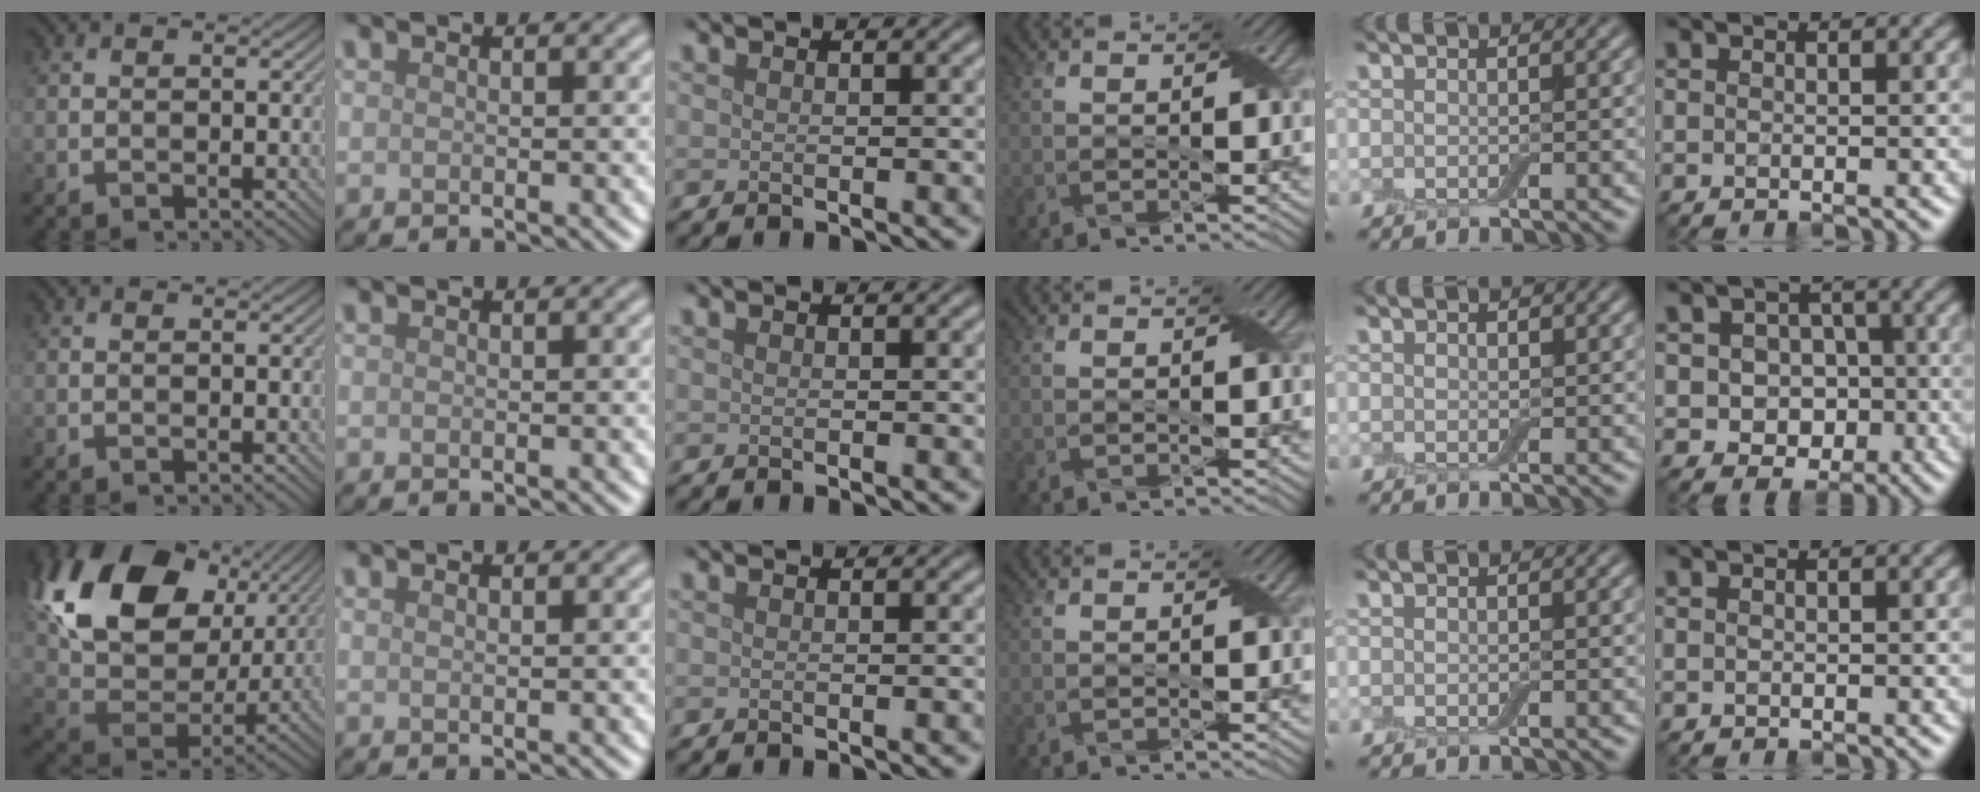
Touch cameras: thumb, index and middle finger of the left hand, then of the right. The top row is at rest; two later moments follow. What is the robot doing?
{"motion": "peel", "object": "adhesive wrap"}